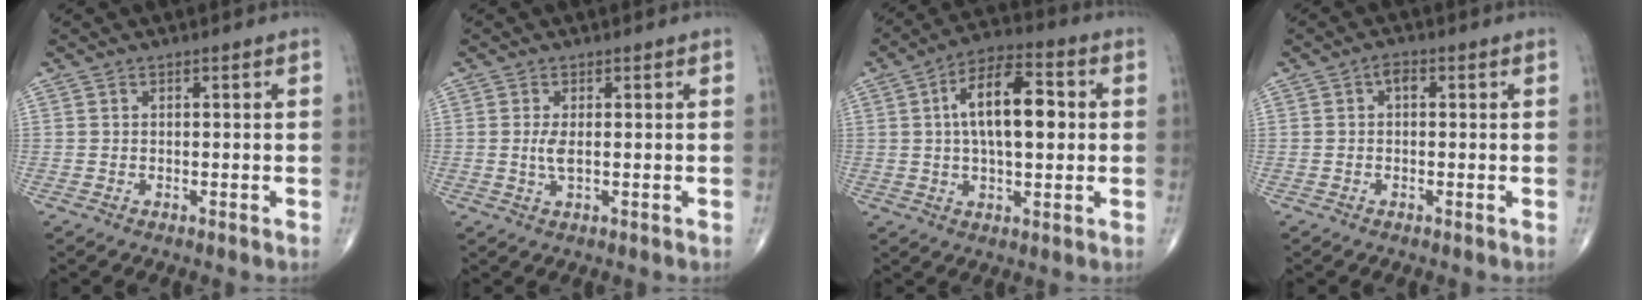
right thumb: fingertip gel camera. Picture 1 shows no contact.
{"total": 2.2, "force": [0.1, 0.6, 2.1], "torque": [-0.051, -0.006, 0.004]}
{"total": 13.7, "force": [1.8, 6.2, 12.0], "torque": [-0.192, 0.016, 0.024]}
{"total": 1.8, "force": [0.3, 1.1, 1.4], "torque": [-0.013, 0.006, -0.001]}